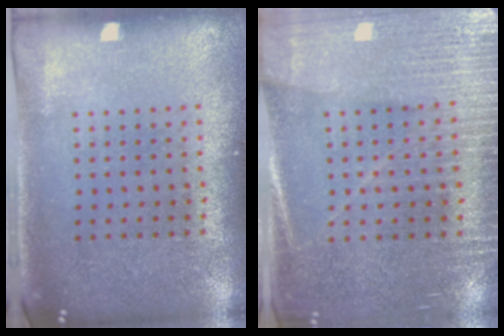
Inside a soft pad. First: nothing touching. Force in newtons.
{"total": 3.3, "press": 3.0, "slide": 1.2}